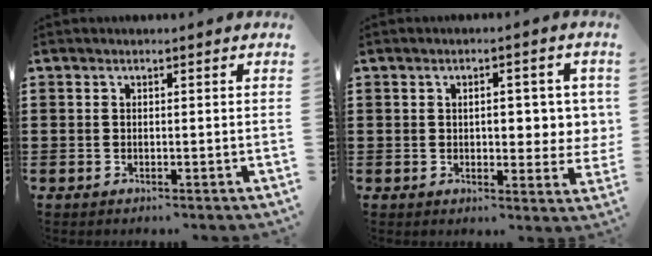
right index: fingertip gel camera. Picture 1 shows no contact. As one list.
[{"total": 5.6, "force": [0.6, 2.5, 5.0], "torque": [-0.066, -0.002, 0.001]}]